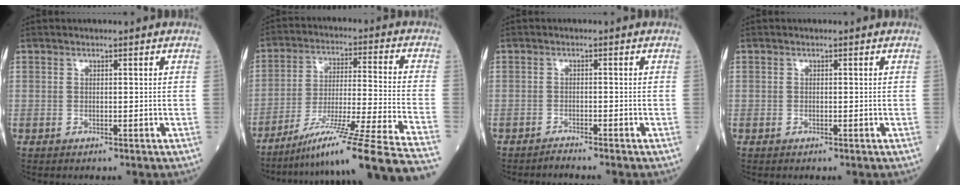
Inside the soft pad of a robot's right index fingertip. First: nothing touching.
{"total": 24.0, "force": [-19.5, -2.6, 13.7], "torque": [-0.157, -0.033, -0.306]}
{"total": 1.3, "force": [-1.2, -0.4, 0.0], "torque": [-0.003, -0.003, -0.022]}
{"total": 0.0}